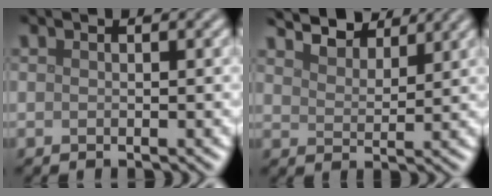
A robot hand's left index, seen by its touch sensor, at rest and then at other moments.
{"total": 6.4, "force": [5.6, 2.0, 2.4], "torque": [-0.053, 0.006, 0.085]}